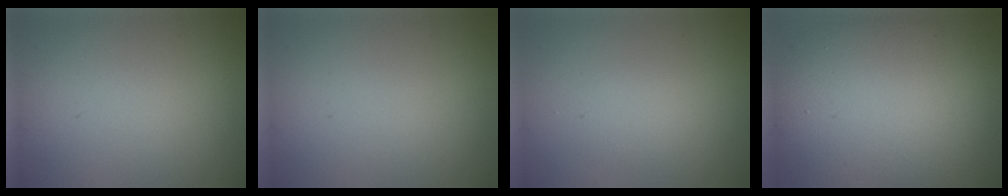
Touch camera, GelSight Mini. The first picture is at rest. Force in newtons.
{"total": 0.0}
{"total": 1.4, "press": 1.4, "slide": 0.1}
{"total": 13.5, "press": 13.5, "slide": 0.9}